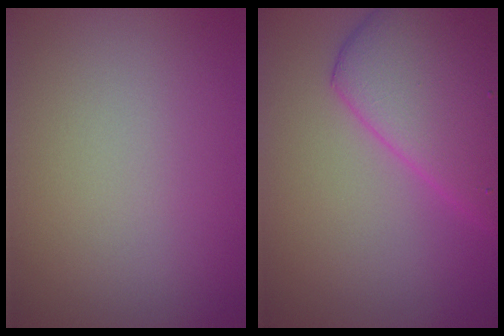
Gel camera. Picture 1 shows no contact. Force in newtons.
{"total": 6.4, "press": 6.4, "slide": 0.2}